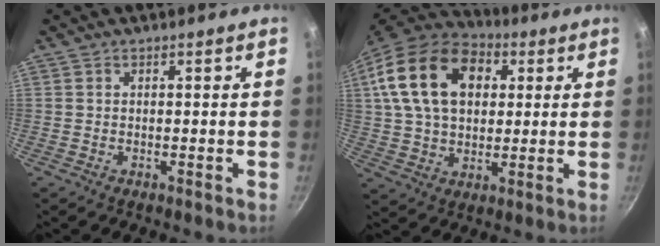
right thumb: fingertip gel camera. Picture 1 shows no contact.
{"total": 21.0, "force": [6.0, 14.2, 14.2], "torque": [-0.235, 0.012, 0.097]}